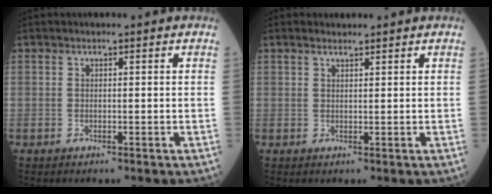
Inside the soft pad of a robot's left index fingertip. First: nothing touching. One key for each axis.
{"total": 1.3, "fx": 1.2, "fy": 0.3, "fz": 0.4, "tx": -0.014, "ty": 0.010, "tz": 0.023}